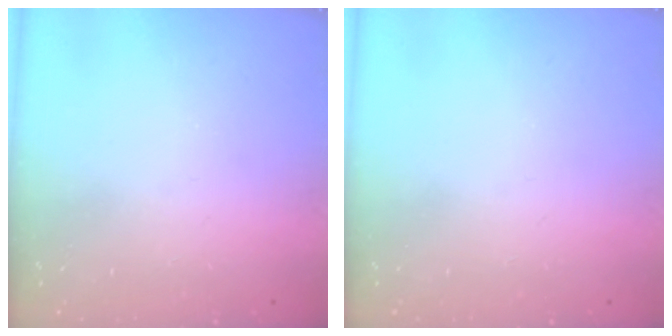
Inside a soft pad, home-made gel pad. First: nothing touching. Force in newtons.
{"total": 0.0}